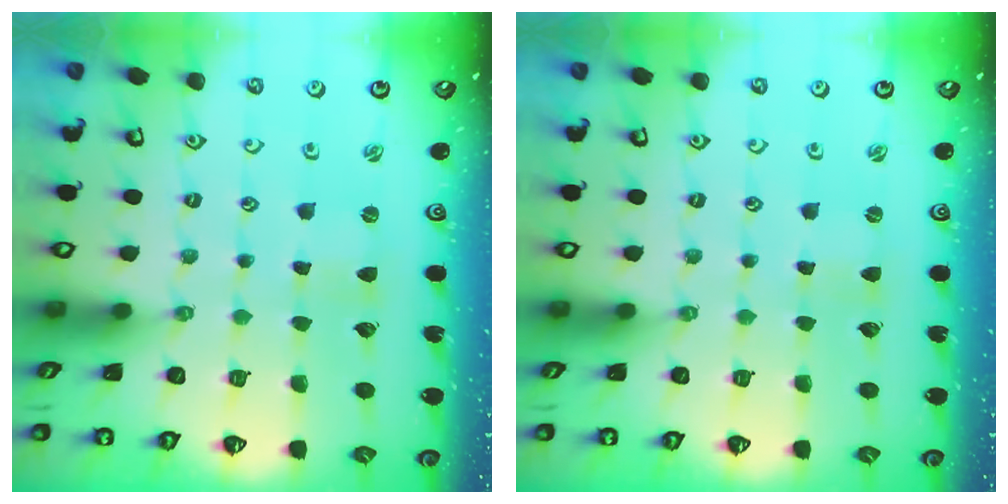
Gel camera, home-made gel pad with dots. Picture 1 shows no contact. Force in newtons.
{"total": 0.0}